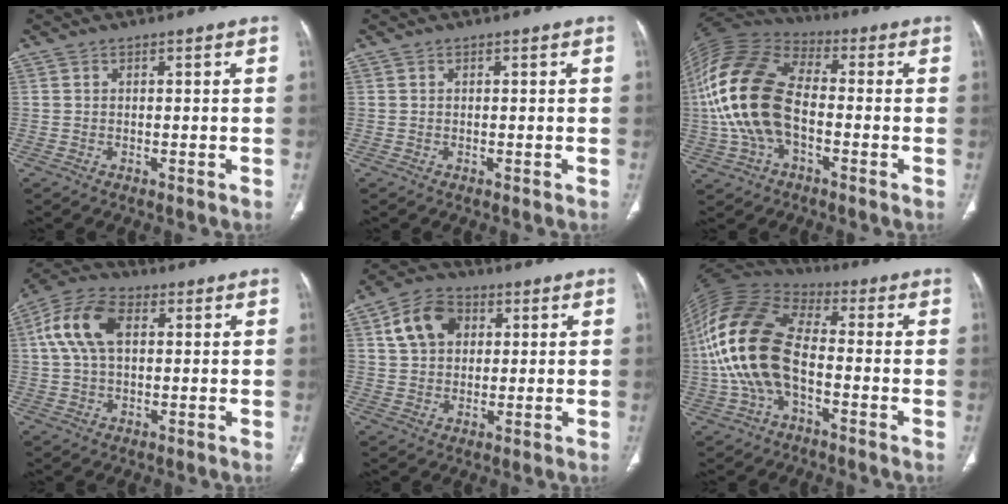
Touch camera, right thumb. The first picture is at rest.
{"total": 0.0}
{"total": 18.9, "force": [-2.0, 10.9, 15.3], "torque": [-0.324, 0.029, -0.043]}
{"total": 11.4, "force": [2.7, 6.8, 8.8], "torque": [-0.180, 0.024, 0.045]}
{"total": 9.9, "force": [3.2, 7.2, 5.9], "torque": [-0.088, 0.005, 0.053]}
{"total": 18.1, "force": [-2.2, 9.9, 15.0], "torque": [-0.317, 0.032, -0.049]}